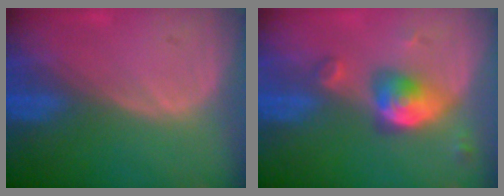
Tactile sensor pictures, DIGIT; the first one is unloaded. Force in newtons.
{"total": 5.1, "press": 5.1, "slide": 0.2}